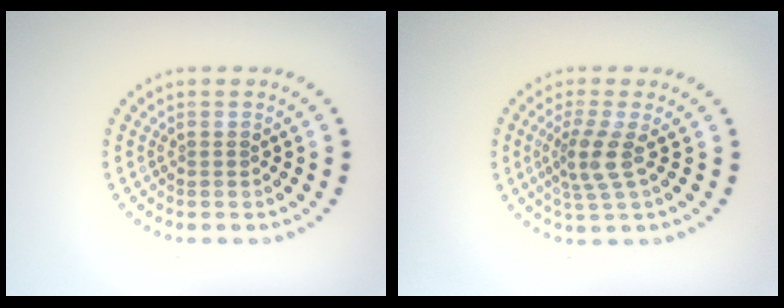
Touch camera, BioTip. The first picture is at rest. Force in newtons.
{"total": 2.9, "press": 2.2, "slide": 1.8}